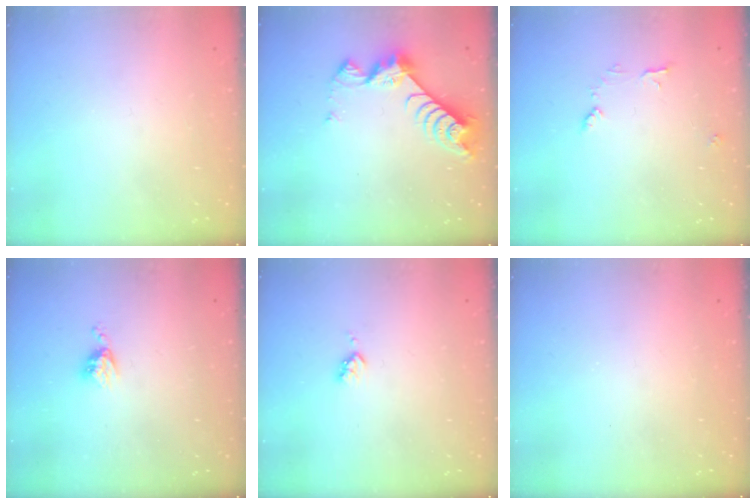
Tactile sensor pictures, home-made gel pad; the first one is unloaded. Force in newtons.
{"total": 8.2, "press": 8.2, "slide": 0.5}
{"total": 6.8, "press": 6.8, "slide": 0.4}
{"total": 3.6, "press": 3.6, "slide": 0.4}
{"total": 3.2, "press": 3.2, "slide": 0.4}
{"total": 0.0}